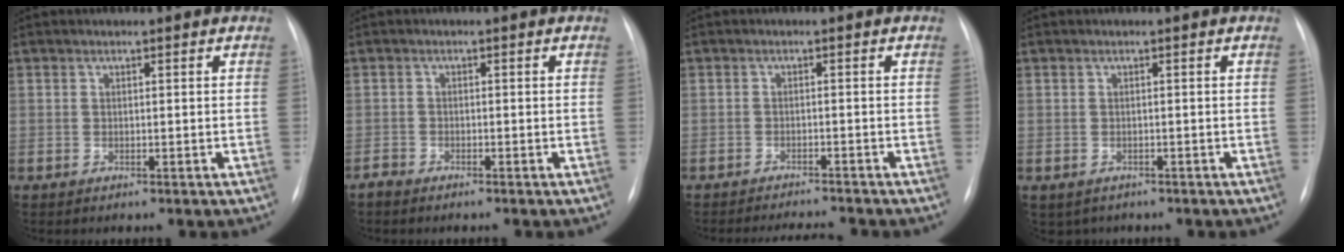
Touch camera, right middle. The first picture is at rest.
{"total": 1.3, "force": [-1.2, 0.2, 0.2], "torque": [-0.009, -0.002, -0.023]}
{"total": 5.5, "force": [-5.4, 0.0, 1.2], "torque": [-0.015, -0.006, -0.077]}
{"total": 2.5, "force": [-1.7, 1.8, 0.3], "torque": [-0.004, 0.004, -0.020]}